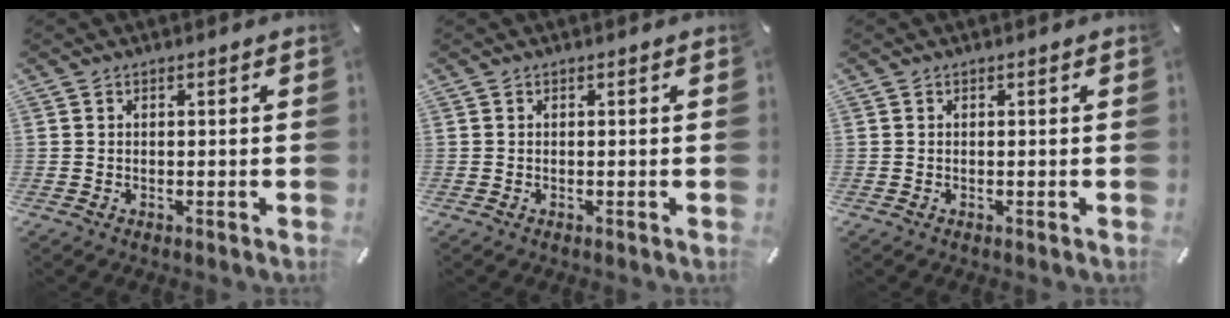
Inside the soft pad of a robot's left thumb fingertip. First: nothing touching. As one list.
[{"total": 0.0}, {"total": 0.0}]